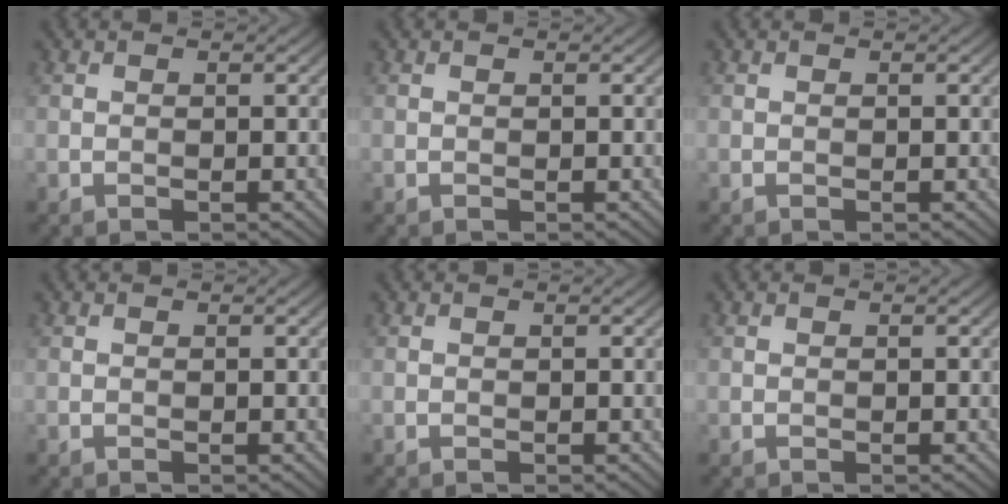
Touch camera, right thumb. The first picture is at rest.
{"total": 0.0}
{"total": 0.0}
{"total": 0.0}
{"total": 0.0}
{"total": 0.0}